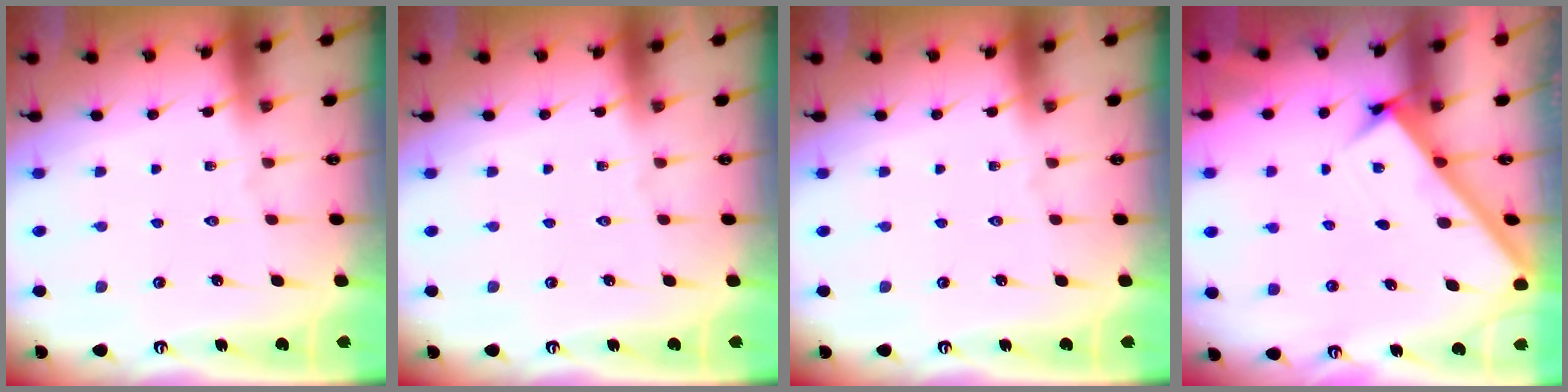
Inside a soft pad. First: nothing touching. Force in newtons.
{"total": 0.0}
{"total": 0.0}
{"total": 3.0, "press": 3.0, "slide": 0.1}